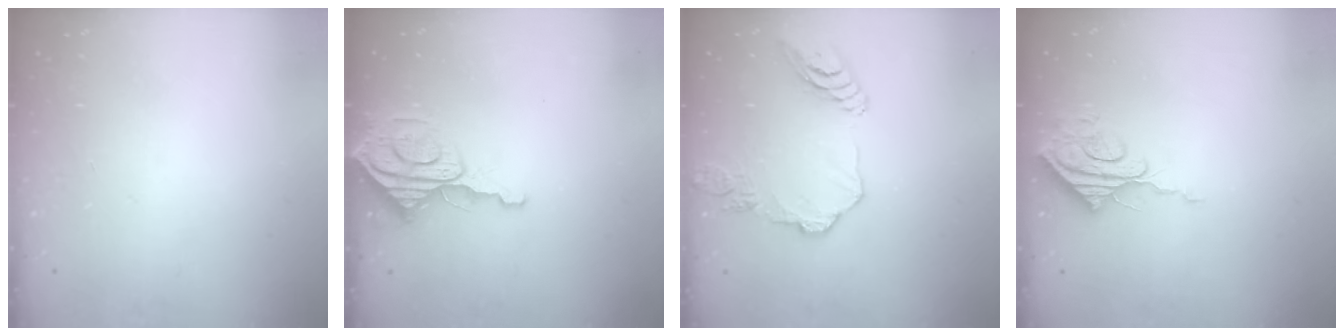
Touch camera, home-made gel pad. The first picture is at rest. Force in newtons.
{"total": 8.5, "press": 8.5, "slide": 0.9}
{"total": 12.8, "press": 12.7, "slide": 1.3}
{"total": 8.2, "press": 8.1, "slide": 0.9}